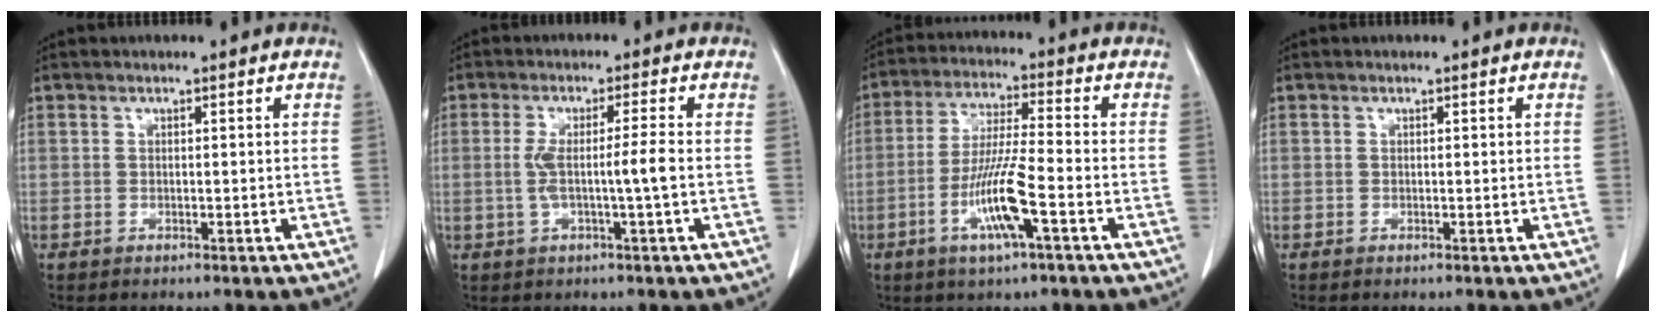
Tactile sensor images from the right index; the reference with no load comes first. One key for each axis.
{"total": 4.9, "fx": -0.7, "fy": -0.7, "fz": 4.8, "tx": -0.094, "ty": 0.004, "tz": -0.010}
{"total": 10.1, "fx": -3.9, "fy": 0.3, "fz": 9.3, "tx": -0.185, "ty": -0.010, "tz": -0.076}
{"total": 0.0}